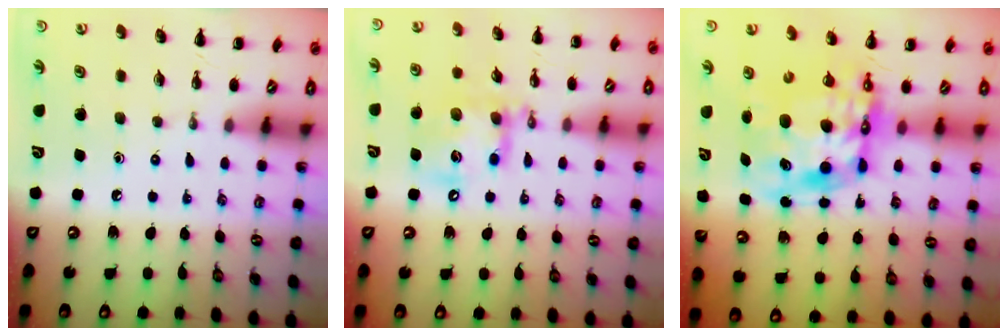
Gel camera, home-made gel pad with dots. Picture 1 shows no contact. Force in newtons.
{"total": 14.6, "press": 14.3, "slide": 2.8}
{"total": 12.6, "press": 12.2, "slide": 3.4}